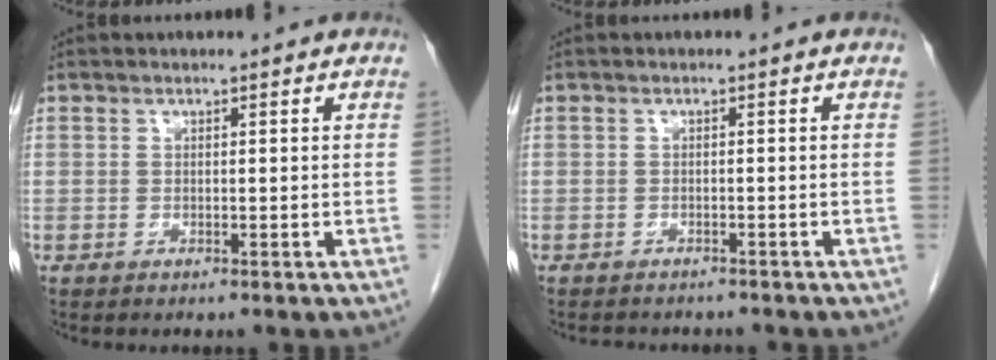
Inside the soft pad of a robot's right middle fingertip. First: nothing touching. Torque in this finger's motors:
{"motor_torque": [0.04, -0.03, 0.00, 0.00]}